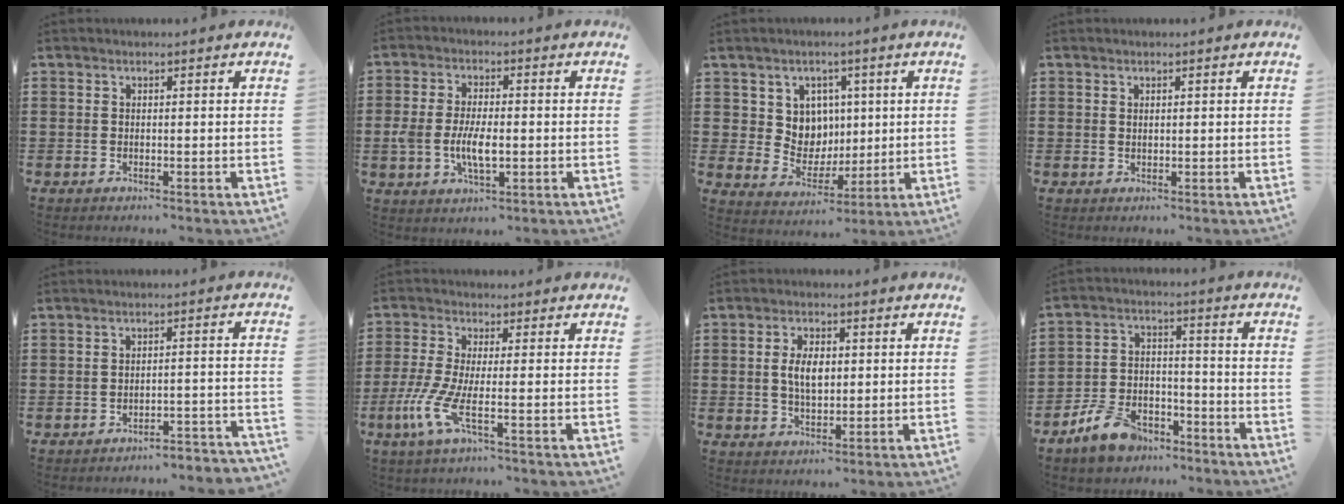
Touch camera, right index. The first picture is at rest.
{"total": 6.0, "force": [-1.1, 2.7, 5.3], "torque": [-0.119, -0.003, -0.025]}
{"total": 6.9, "force": [2.4, 6.2, 1.6], "torque": [-0.060, -0.001, 0.047]}
{"total": 0.6, "force": [0.3, 0.4, 0.2], "torque": [-0.006, 0.002, 0.007]}
{"total": 3.2, "force": [-3.1, 0.0, 0.7], "torque": [-0.017, 0.001, -0.066]}
{"total": 6.4, "force": [-2.0, 1.2, 6.0], "torque": [-0.151, -0.020, -0.045]}
{"total": 4.9, "force": [0.4, 2.6, 4.1], "torque": [-0.083, 0.005, 0.001]}
{"total": 7.9, "force": [-6.4, 3.6, 3.0], "torque": [-0.073, 0.024, -0.124]}